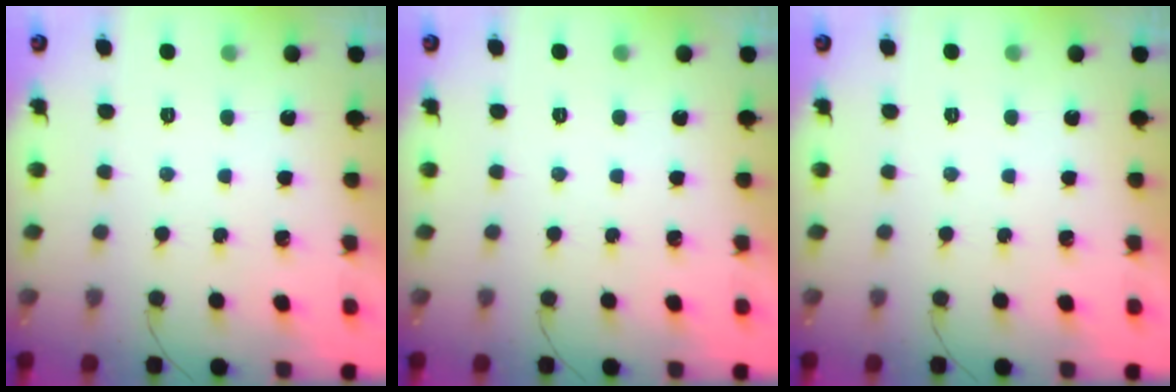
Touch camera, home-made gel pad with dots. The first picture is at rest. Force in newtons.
{"total": 0.0}
{"total": 0.0}